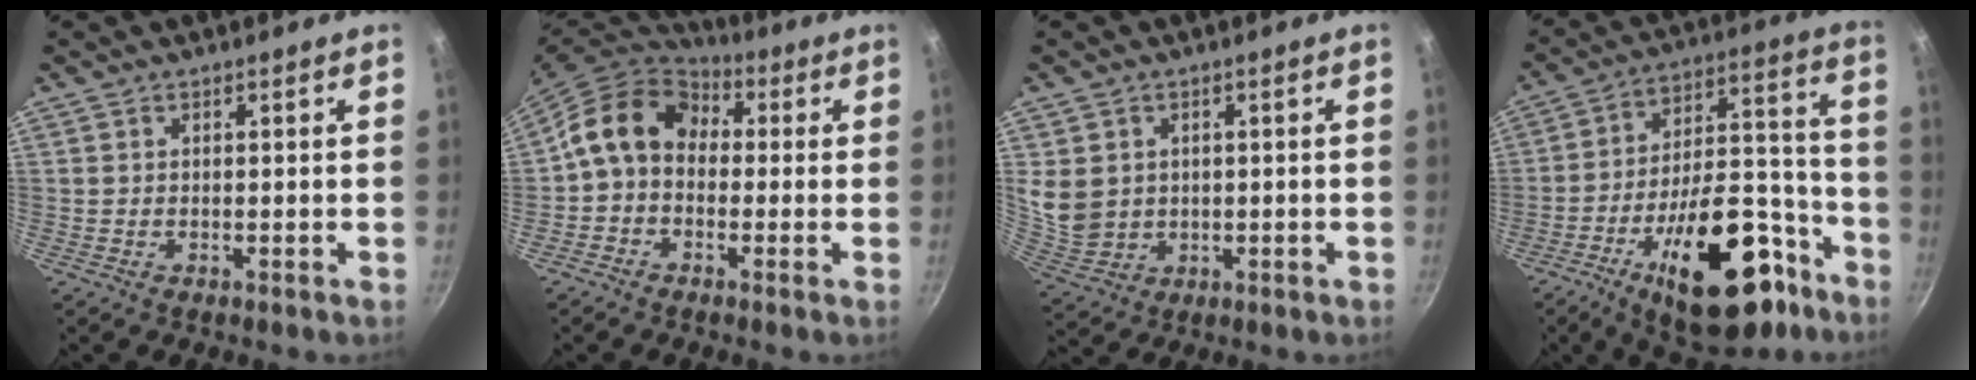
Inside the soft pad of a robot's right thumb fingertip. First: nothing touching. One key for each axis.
{"total": 12.4, "fx": 0.8, "fy": 9.8, "fz": 7.6, "tx": -0.113, "ty": 0.038, "tz": -0.011}
{"total": 7.4, "fx": 1.1, "fy": 6.3, "fz": 3.7, "tx": -0.056, "ty": -0.011, "tz": 0.039}
{"total": 26.0, "fx": -13.6, "fy": 12.3, "fz": 18.5, "tx": -0.223, "ty": 0.091, "tz": -0.193}